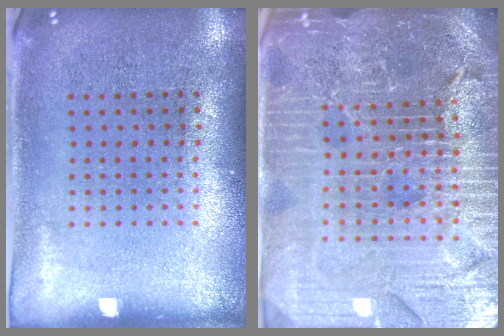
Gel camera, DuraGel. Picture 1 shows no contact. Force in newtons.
{"total": 5.9, "press": 5.2, "slide": 2.7}